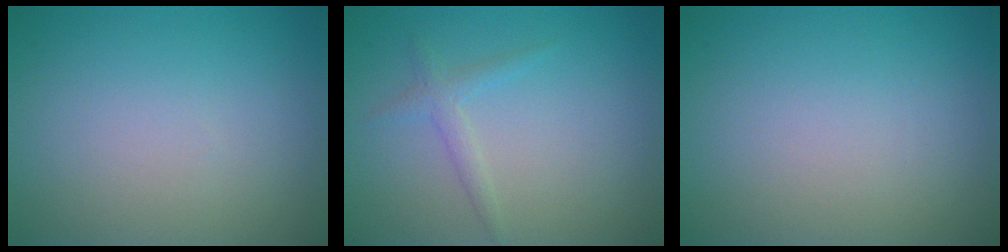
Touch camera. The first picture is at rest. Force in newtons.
{"total": 1.4, "press": 1.4, "slide": 0.0}
{"total": 0.0}